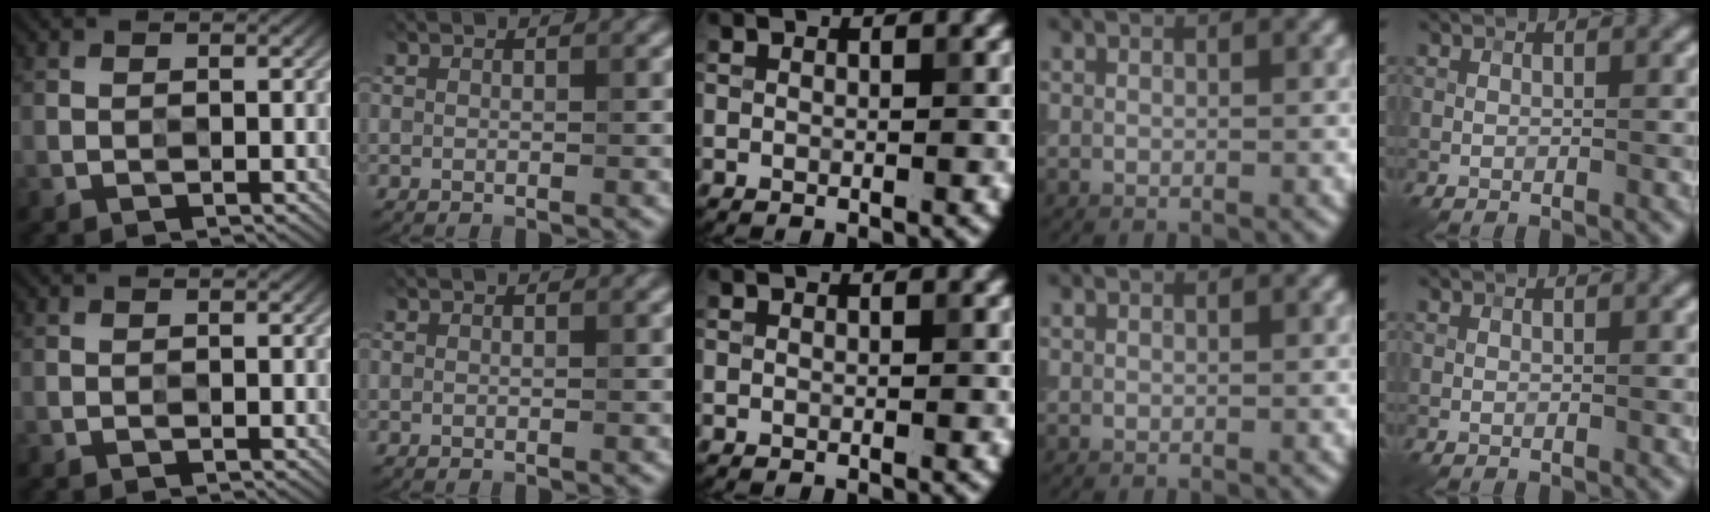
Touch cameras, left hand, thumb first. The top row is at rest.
{}